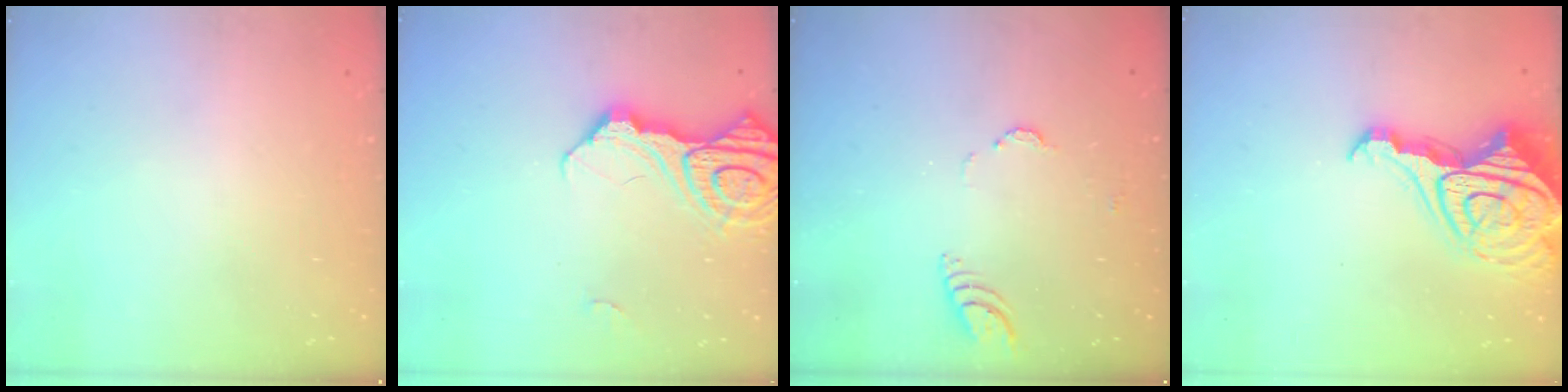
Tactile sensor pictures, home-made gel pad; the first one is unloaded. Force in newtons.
{"total": 15.3, "press": 15.2, "slide": 1.6}
{"total": 4.0, "press": 4.0, "slide": 0.3}
{"total": 18.5, "press": 18.4, "slide": 1.8}